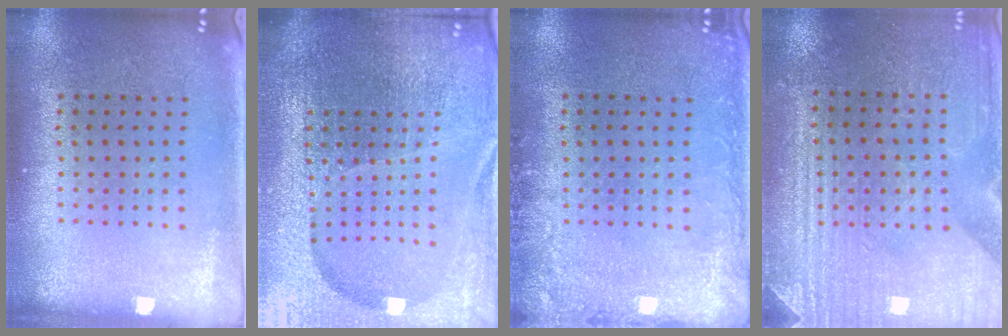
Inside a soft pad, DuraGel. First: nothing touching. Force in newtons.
{"total": 6.5, "press": 5.7, "slide": 3.2}
{"total": 2.2, "press": 2.1, "slide": 0.2}
{"total": 3.2, "press": 3.1, "slide": 0.7}